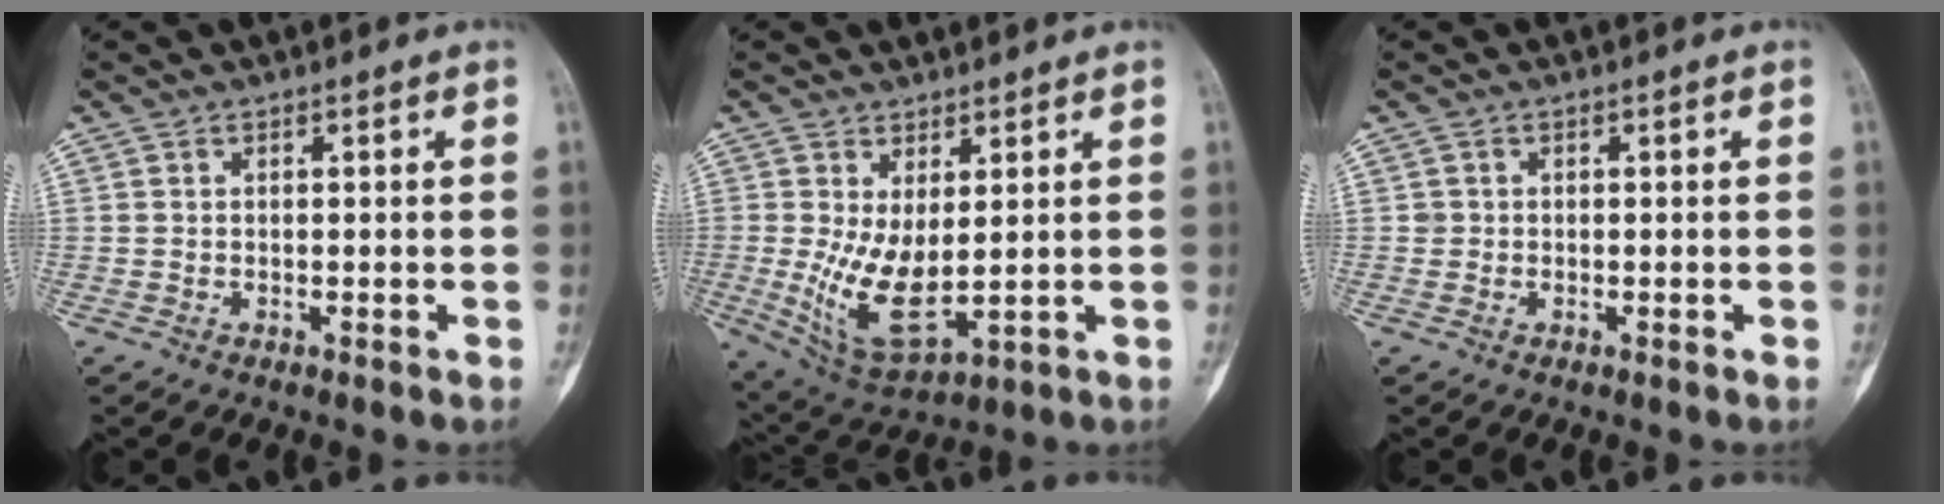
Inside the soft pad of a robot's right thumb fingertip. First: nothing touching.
{"total": 10.4, "force": [0.2, 5.0, 9.2], "torque": [-0.169, -0.022, 0.027]}
{"total": 0.8, "force": [0.1, 0.8, 0.0], "torque": [0.006, 0.004, 0.001]}